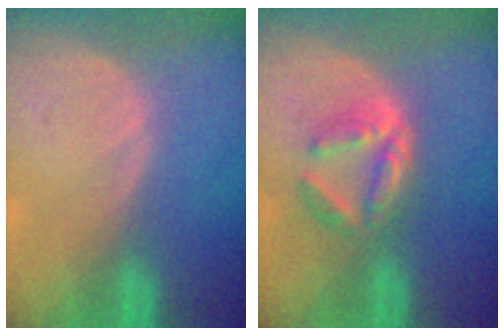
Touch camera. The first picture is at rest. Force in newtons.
{"total": 5.3, "press": 5.0, "slide": 2.0}